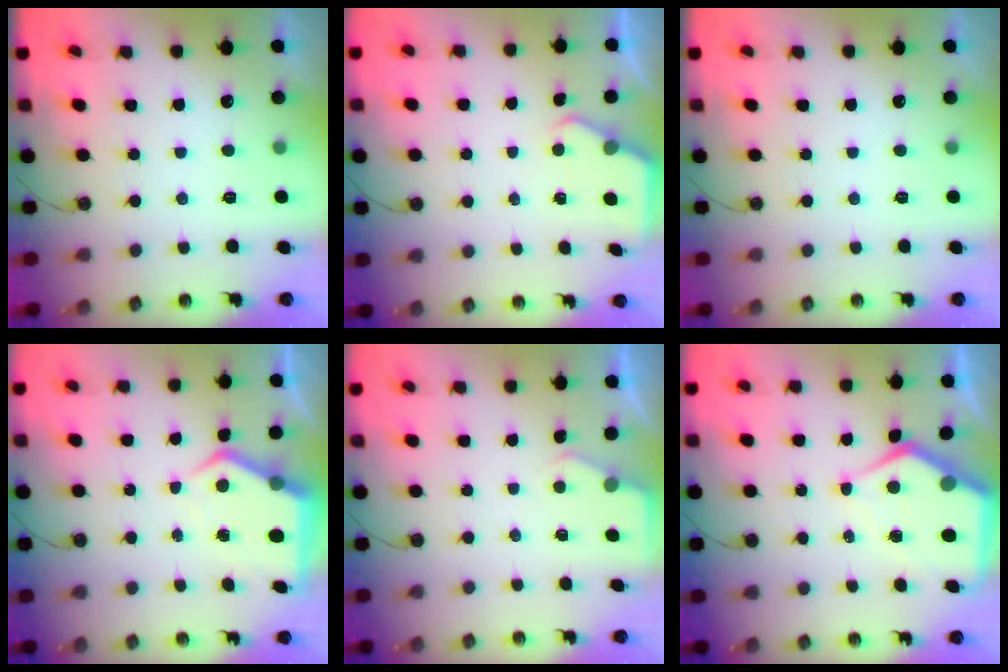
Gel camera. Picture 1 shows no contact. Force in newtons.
{"total": 3.0, "press": 2.9, "slide": 0.5}
{"total": 0.0}
{"total": 6.8, "press": 6.8, "slide": 0.2}
{"total": 2.6, "press": 2.6, "slide": 0.4}
{"total": 11.2, "press": 11.1, "slide": 1.1}